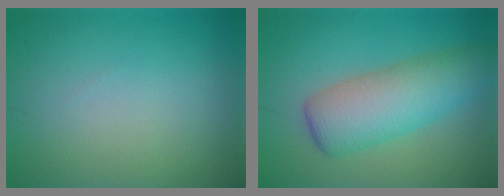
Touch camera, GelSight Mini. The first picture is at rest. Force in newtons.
{"total": 6.6, "press": 6.6, "slide": 0.1}